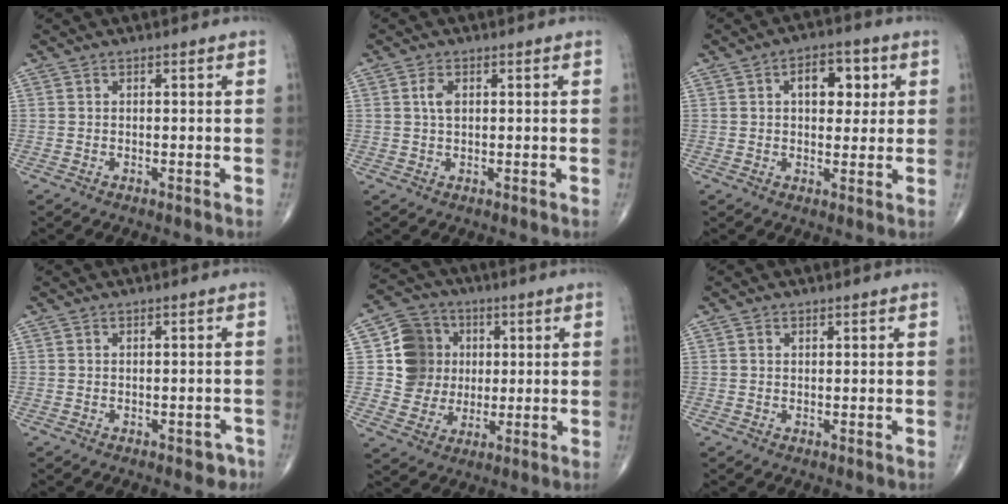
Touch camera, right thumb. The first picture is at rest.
{"total": 2.4, "force": [0.6, 1.3, 1.9], "torque": [-0.036, 0.001, 0.011]}
{"total": 7.9, "force": [2.2, 4.8, 5.9], "torque": [-0.047, 0.000, 0.029]}
{"total": 2.1, "force": [-1.1, 1.4, 1.1], "torque": [0.002, 0.008, -0.010]}
{"total": 11.0, "force": [1.6, 10.4, 3.3], "torque": [-0.013, 0.005, 0.031]}
{"total": 0.7, "force": [0.4, 0.6, 0.3], "torque": [-0.003, -0.002, 0.006]}